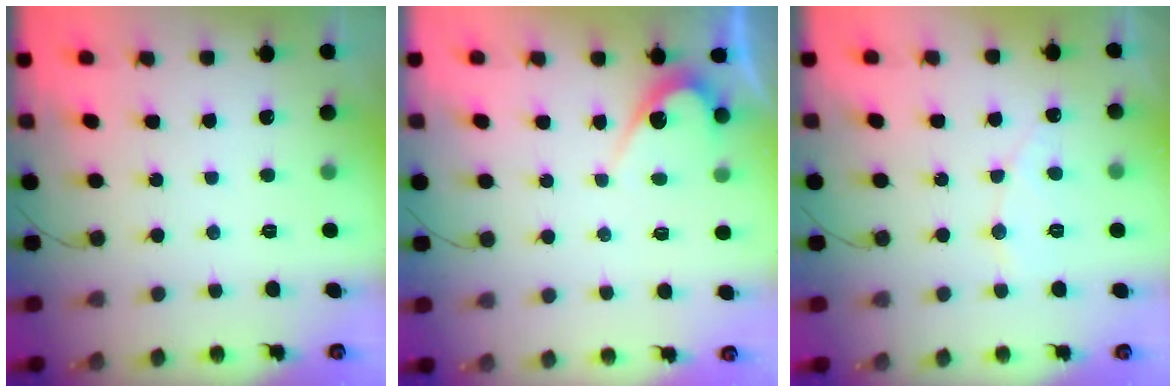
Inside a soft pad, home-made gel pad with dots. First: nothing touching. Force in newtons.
{"total": 5.3, "press": 5.3, "slide": 0.2}
{"total": 4.6, "press": 4.6, "slide": 0.2}